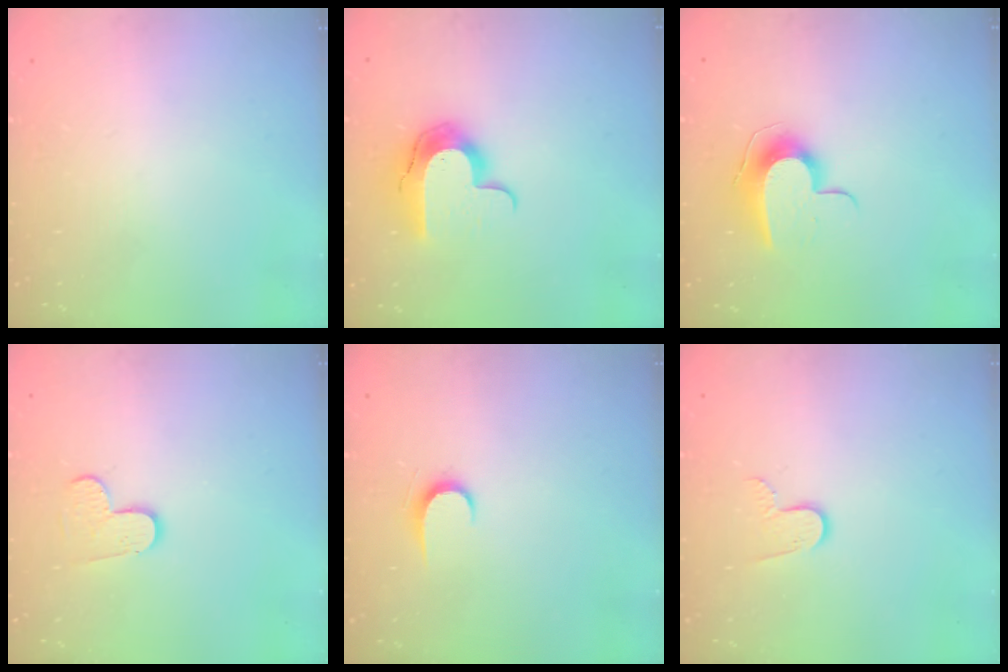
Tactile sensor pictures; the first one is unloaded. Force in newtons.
{"total": 10.5, "press": 10.5, "slide": 0.8}
{"total": 9.9, "press": 9.9, "slide": 0.3}
{"total": 4.2, "press": 4.2, "slide": 0.4}
{"total": 6.0, "press": 6.0, "slide": 0.7}
{"total": 6.1, "press": 6.1, "slide": 0.6}